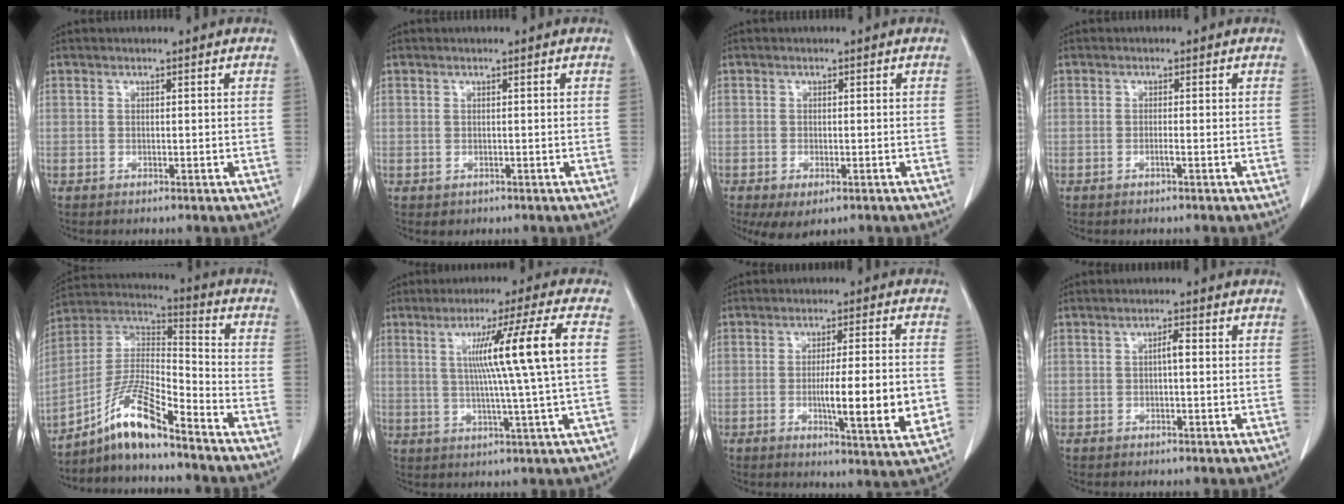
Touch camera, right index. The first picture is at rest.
{"total": 0.8, "force": [-0.2, 0.8, 0.1], "torque": [-0.003, 0.003, 0.001]}
{"total": 4.0, "force": [-2.2, 1.9, 2.8], "torque": [-0.046, -0.010, -0.025]}
{"total": 0.8, "force": [-0.4, -0.1, 0.6], "torque": [-0.012, 0.001, -0.007]}
{"total": 11.8, "force": [-8.5, 1.2, 8.0], "torque": [-0.165, 0.011, -0.156]}
{"total": 11.9, "force": [2.0, -2.3, 11.5], "torque": [-0.182, 0.008, 0.038]}
{"total": 11.4, "force": [-2.1, 0.7, 11.2], "torque": [-0.160, -0.014, -0.033]}
{"total": 1.7, "force": [0.0, 0.3, 1.7], "torque": [-0.028, 0.005, 0.000]}